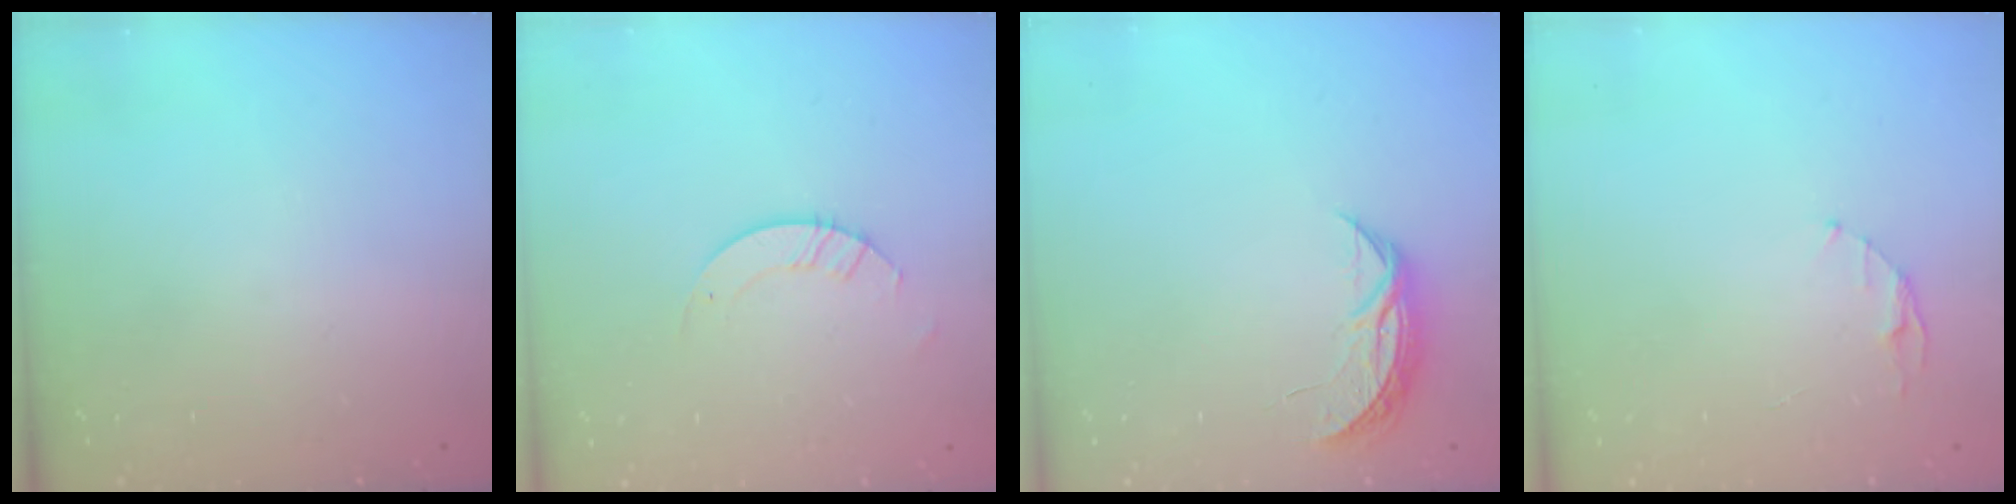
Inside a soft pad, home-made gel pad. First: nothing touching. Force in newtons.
{"total": 2.9, "press": 2.9, "slide": 0.3}
{"total": 5.8, "press": 5.8, "slide": 0.6}
{"total": 3.9, "press": 3.9, "slide": 0.5}